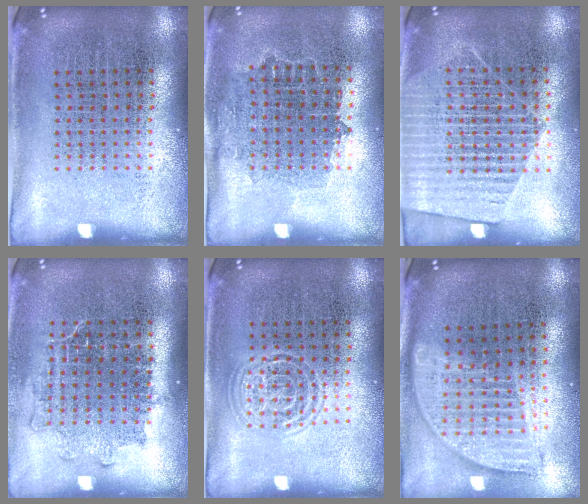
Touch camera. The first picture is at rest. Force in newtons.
{"total": 0.8, "press": 0.7, "slide": 0.3}
{"total": 1.7, "press": 1.5, "slide": 0.8}
{"total": 1.2, "press": 1.1, "slide": 0.6}
{"total": 1.4, "press": 1.3, "slide": 0.3}
{"total": 1.8, "press": 1.5, "slide": 1.0}